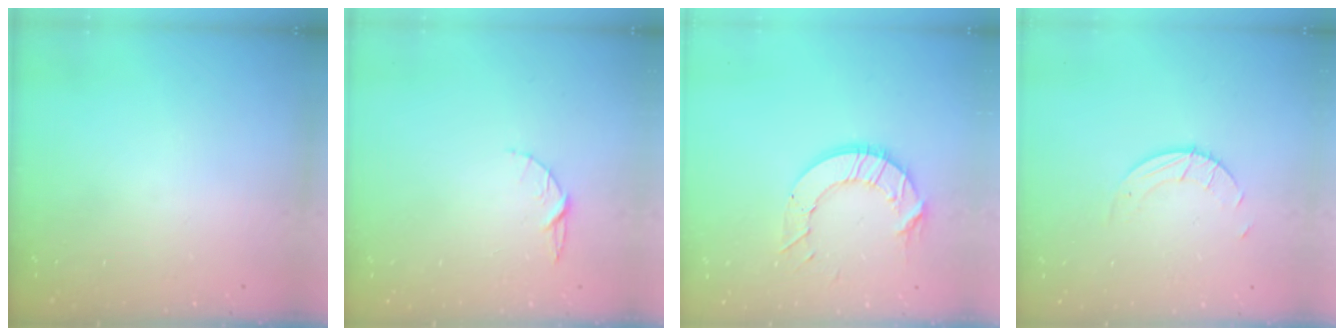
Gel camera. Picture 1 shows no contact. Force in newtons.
{"total": 5.1, "press": 5.1, "slide": 0.4}
{"total": 10.4, "press": 10.3, "slide": 0.5}
{"total": 2.7, "press": 2.7, "slide": 0.3}